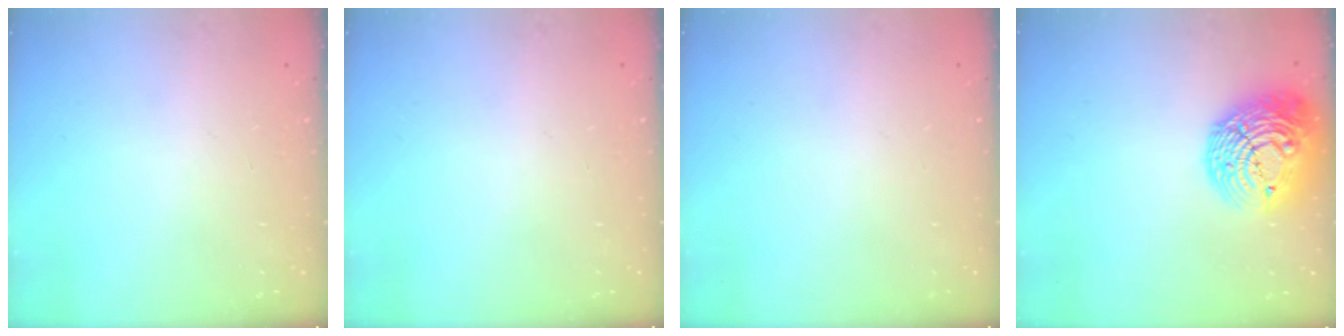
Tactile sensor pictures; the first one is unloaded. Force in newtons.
{"total": 0.0}
{"total": 0.0}
{"total": 23.2, "press": 23.2, "slide": 1.6}